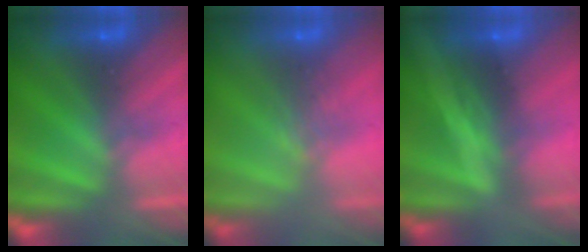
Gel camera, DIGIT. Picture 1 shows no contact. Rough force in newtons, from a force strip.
{"total": 2.4}
{"total": 1.9}